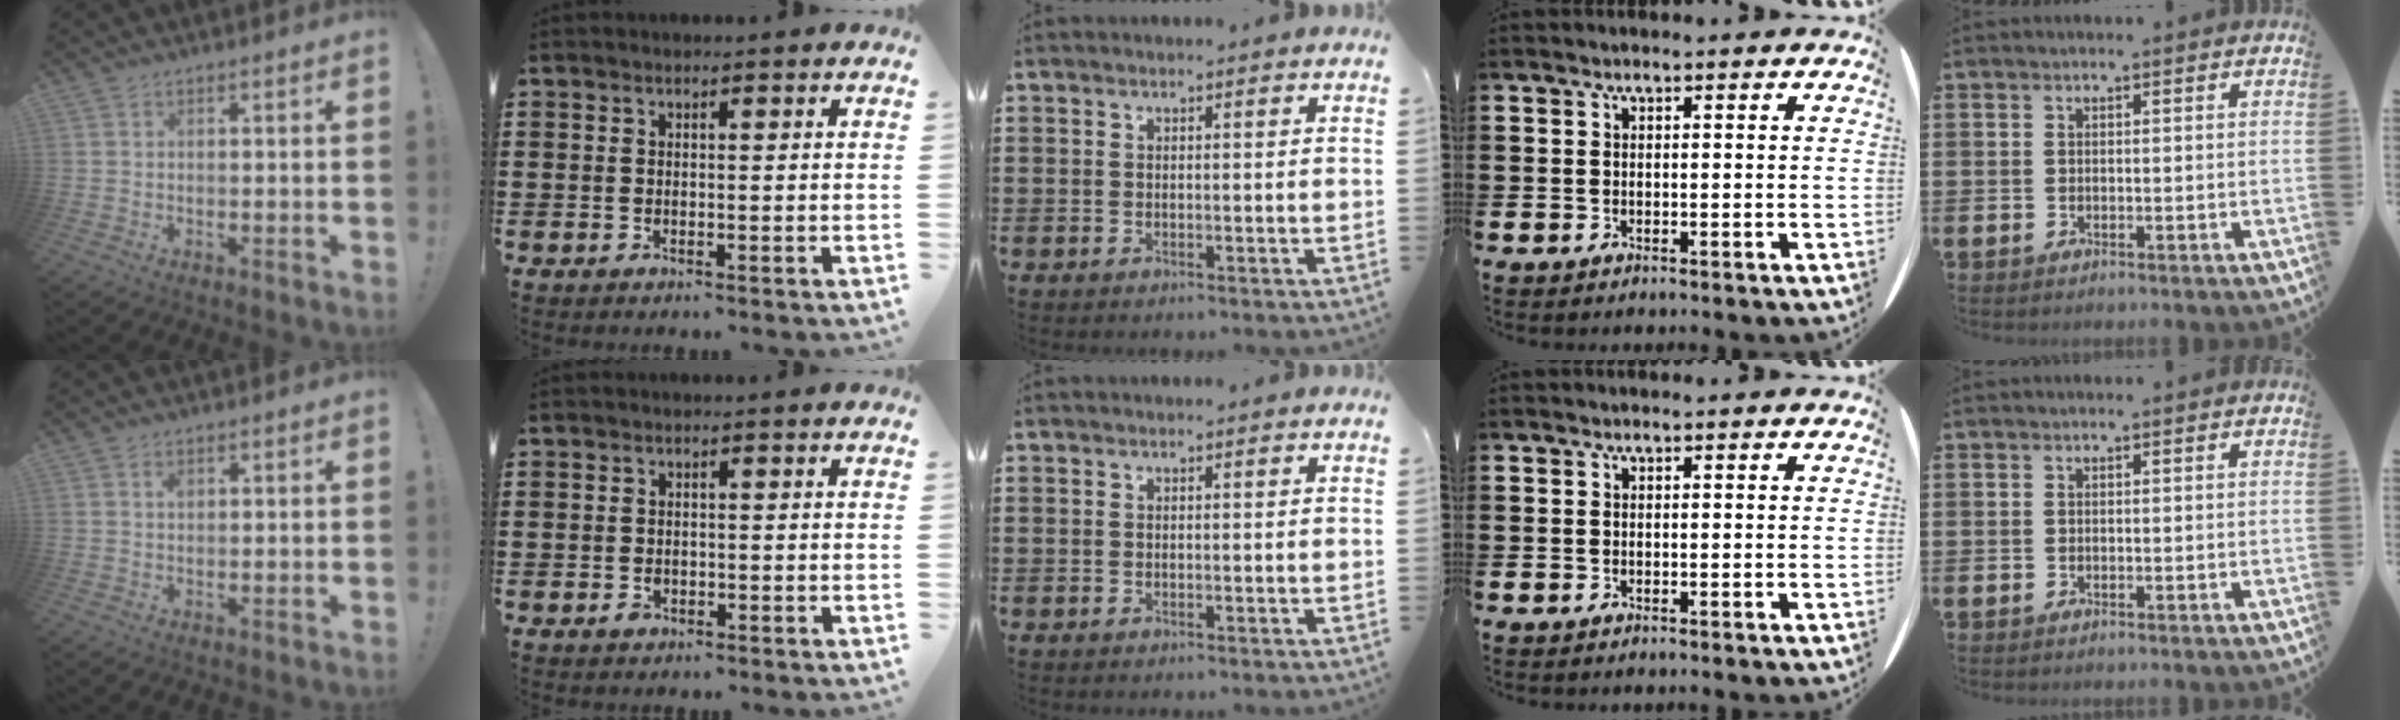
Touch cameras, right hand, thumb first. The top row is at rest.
{"thumb": {"total": 1.0, "force": [0.5, 0.7, 0.5], "torque": [0.004, -0.005, 0.006]}, "index": {"total": 1.1, "force": [-0.6, 0.7, 0.6], "torque": [-0.014, -0.003, -0.010]}}